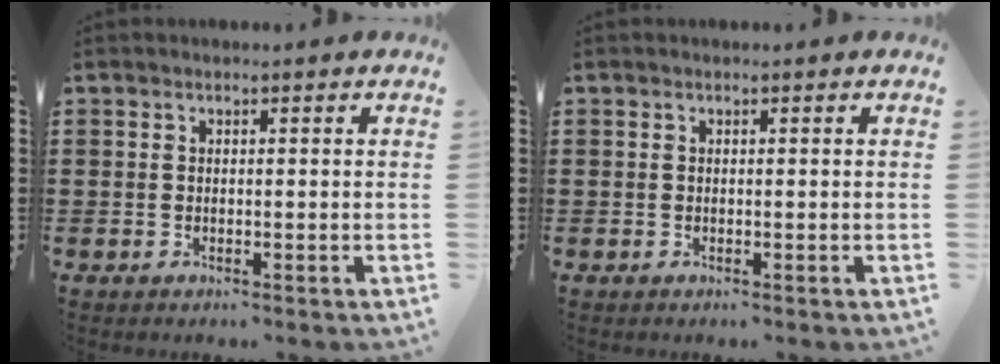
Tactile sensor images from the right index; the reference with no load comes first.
{"total": 0.0}